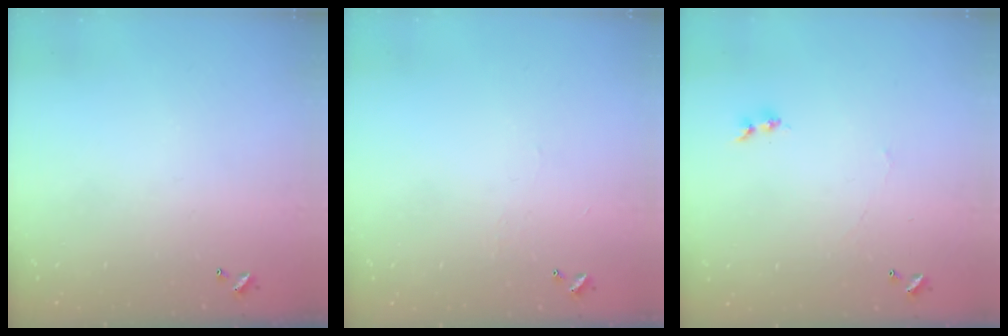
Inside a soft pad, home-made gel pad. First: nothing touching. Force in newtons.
{"total": 2.3, "press": 2.3, "slide": 0.4}
{"total": 1.2, "press": 1.1, "slide": 0.3}